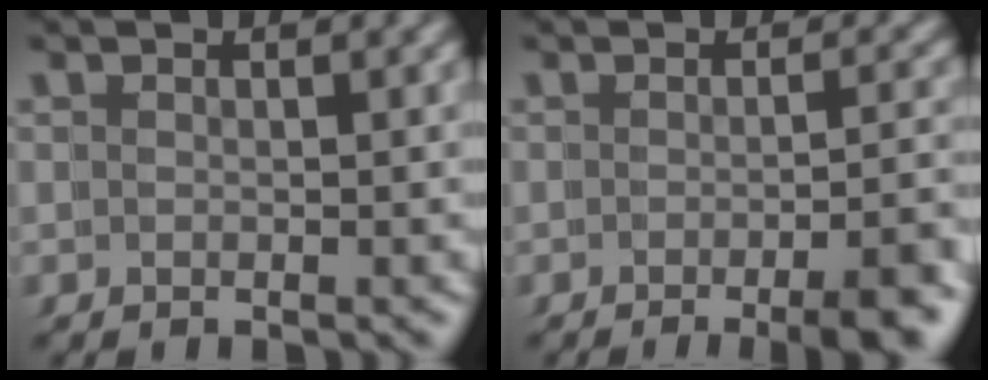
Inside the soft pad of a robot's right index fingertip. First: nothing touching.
{"total": 4.8, "force": [-3.7, -0.5, 3.0], "torque": [-0.023, -0.003, -0.055]}